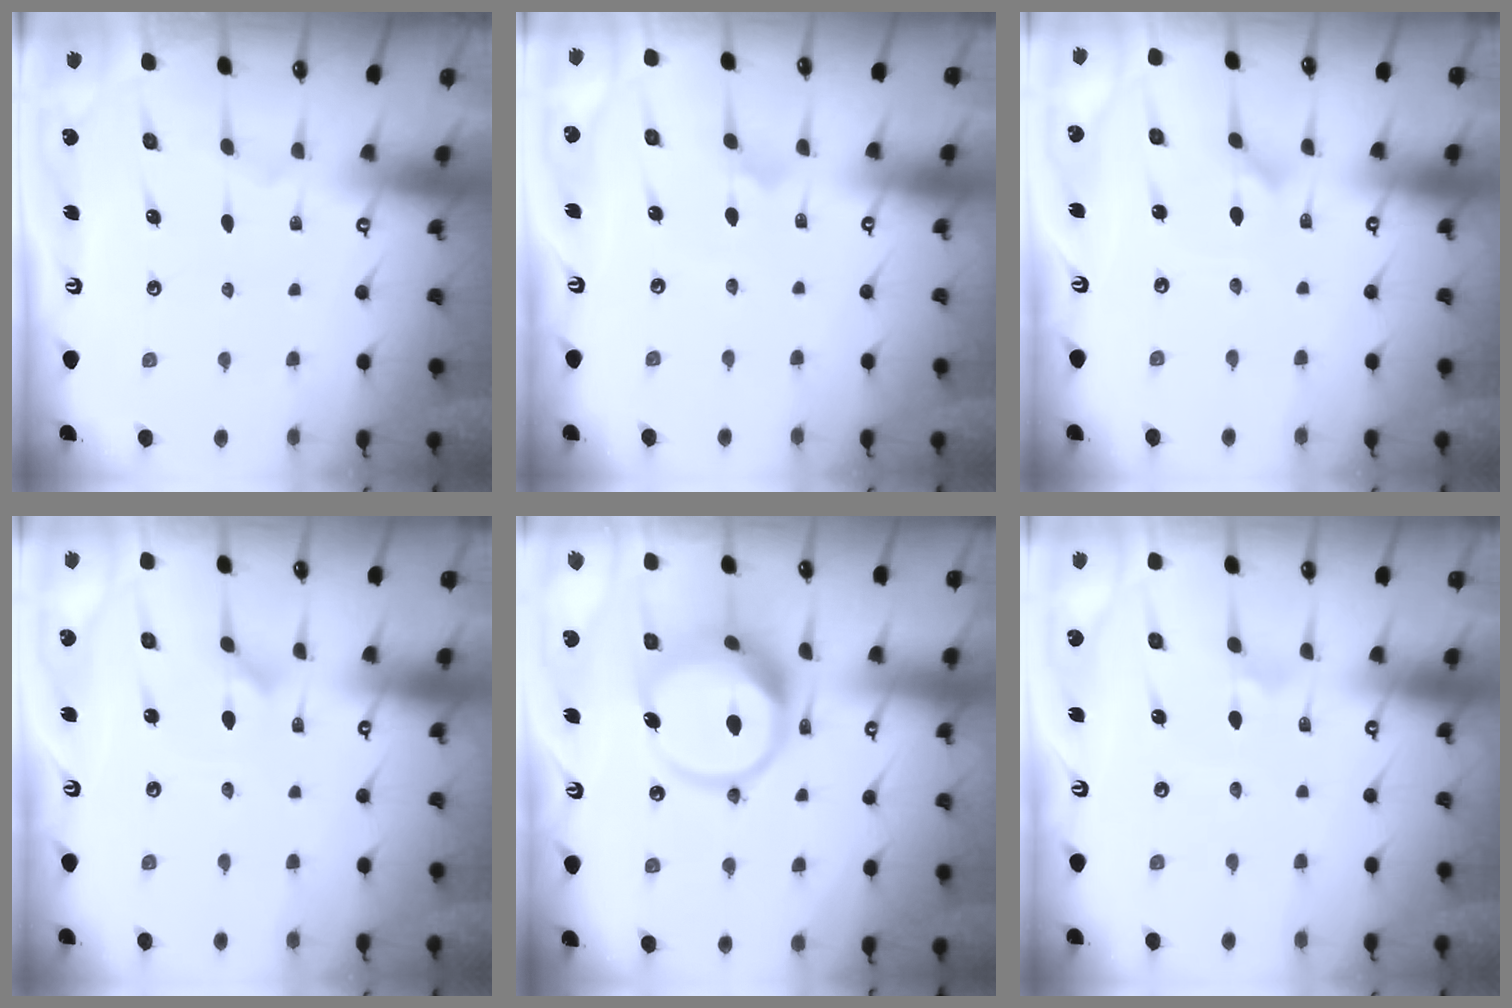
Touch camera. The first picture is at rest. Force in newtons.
{"total": 2.9, "press": 2.9, "slide": 0.1}
{"total": 1.5, "press": 1.5, "slide": 0.1}
{"total": 1.5, "press": 1.5, "slide": 0.1}
{"total": 15.8, "press": 15.7, "slide": 1.8}
{"total": 1.1, "press": 1.0, "slide": 0.4}